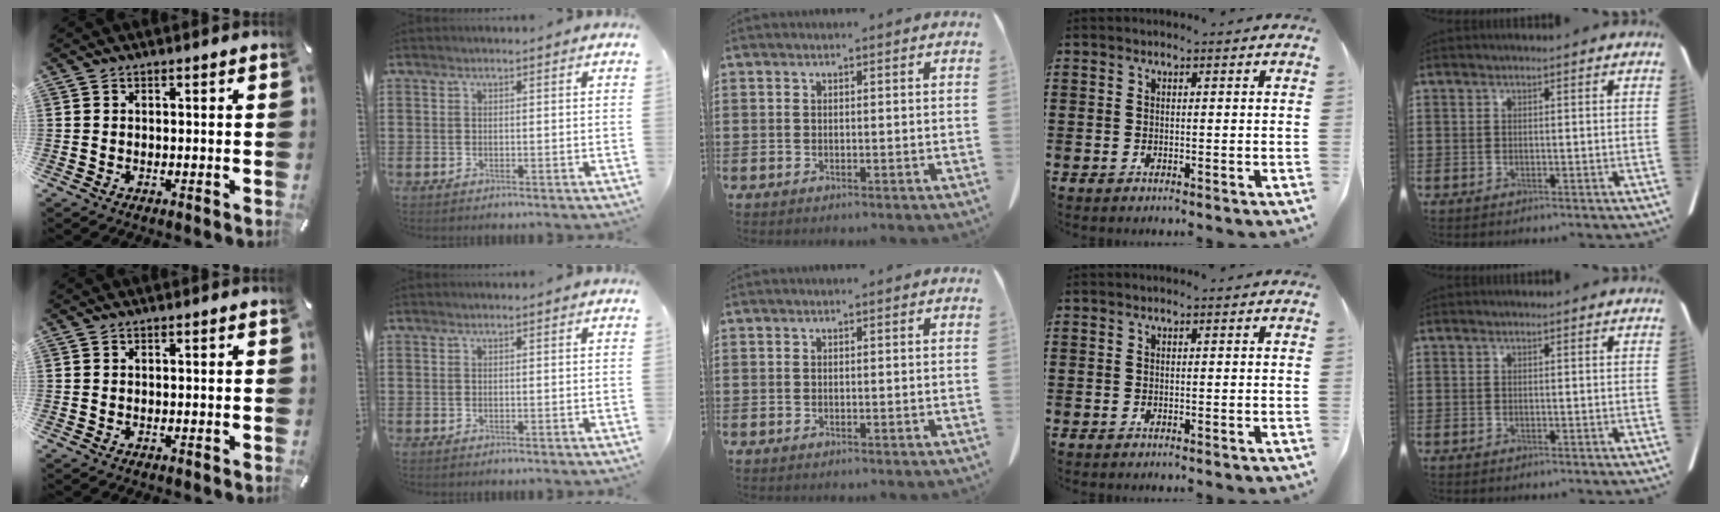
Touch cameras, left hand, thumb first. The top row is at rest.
{}